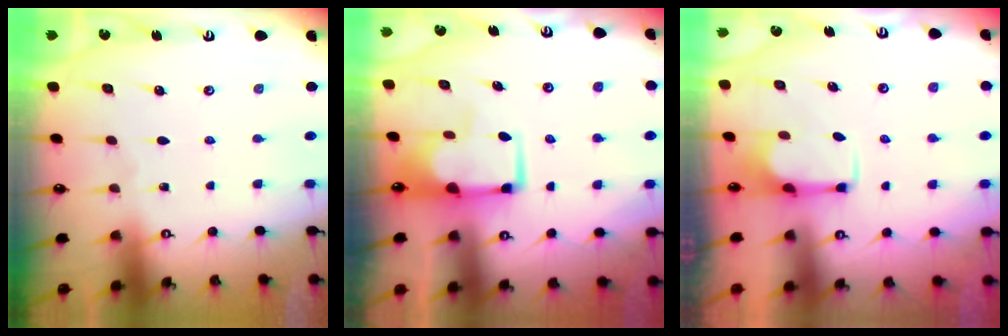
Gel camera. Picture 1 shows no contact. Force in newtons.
{"total": 1.7, "press": 1.4, "slide": 0.8}
{"total": 2.8, "press": 2.7, "slide": 0.8}